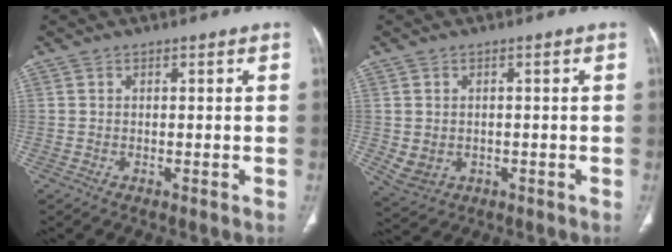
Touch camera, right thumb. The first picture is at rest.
{"total": 4.0, "force": [-0.5, 3.4, 2.0], "torque": [-0.038, 0.001, 0.008]}